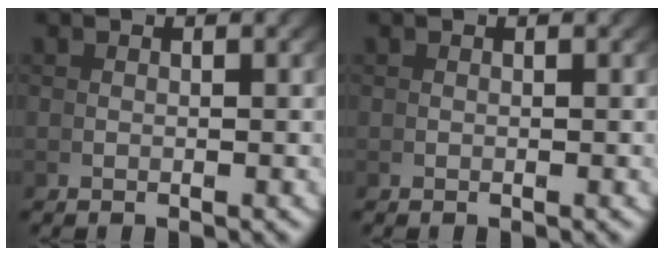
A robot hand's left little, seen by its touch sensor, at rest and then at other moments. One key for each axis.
{"total": 0.0}